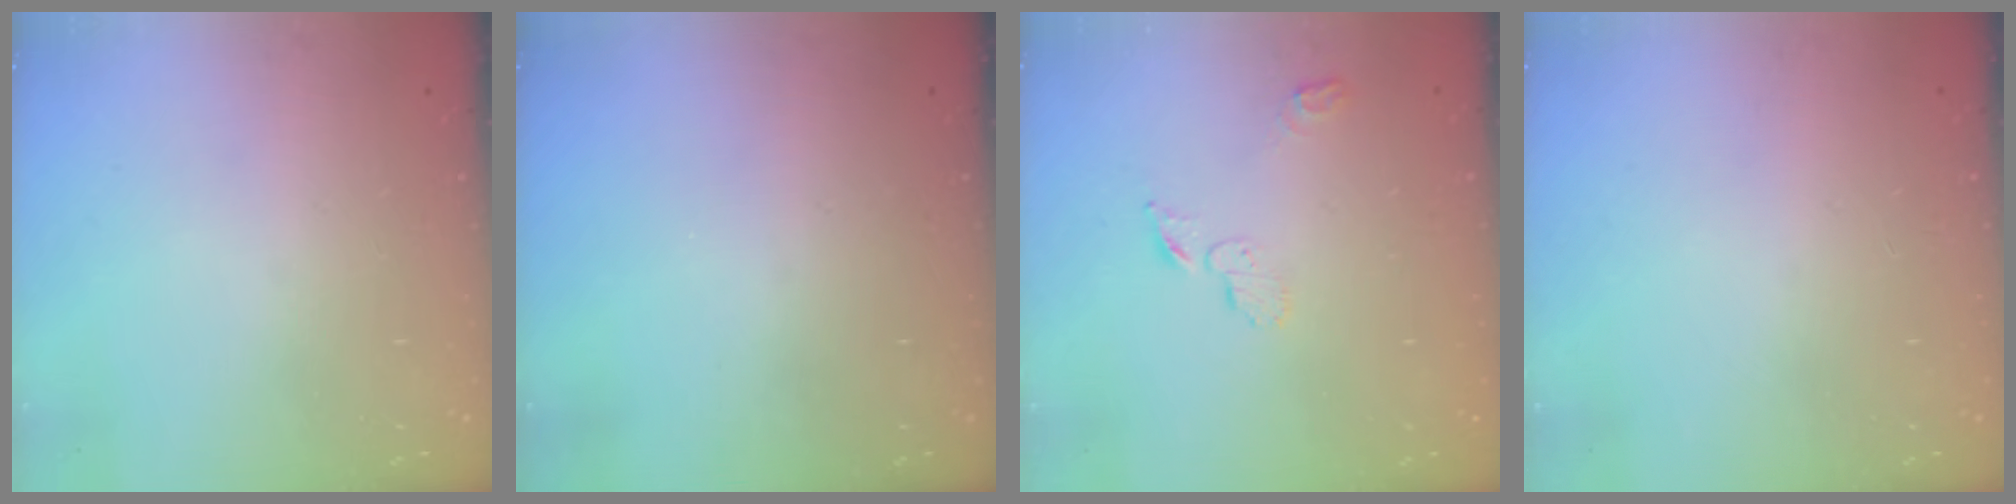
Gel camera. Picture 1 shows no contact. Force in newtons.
{"total": 0.0}
{"total": 5.5, "press": 5.5, "slide": 0.5}
{"total": 1.2, "press": 1.1, "slide": 0.2}